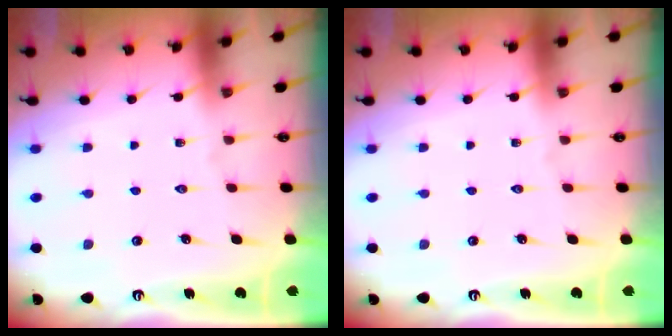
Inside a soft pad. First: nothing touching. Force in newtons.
{"total": 0.0}